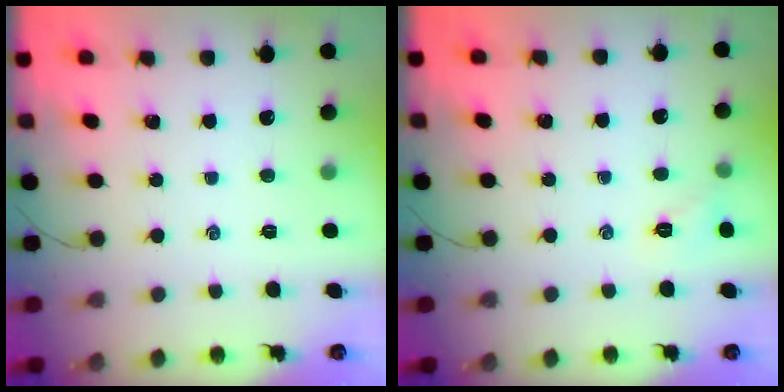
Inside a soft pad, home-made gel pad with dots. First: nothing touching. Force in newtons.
{"total": 5.8, "press": 5.5, "slide": 1.6}